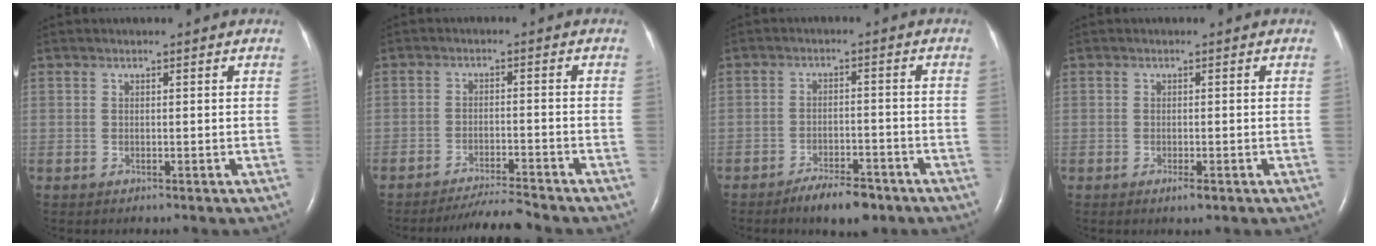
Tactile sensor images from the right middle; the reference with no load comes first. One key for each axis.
{"total": 5.5, "fx": -5.3, "fy": -0.9, "fz": 1.2, "tx": -0.019, "ty": -0.015, "tz": -0.091}
{"total": 6.1, "fx": -4.6, "fy": 1.9, "fz": 3.5, "tx": -0.062, "ty": -0.001, "tz": -0.071}
{"total": 1.3, "fx": -0.8, "fy": 0.2, "fz": 1.1, "tx": -0.020, "ty": -0.003, "tz": -0.011}